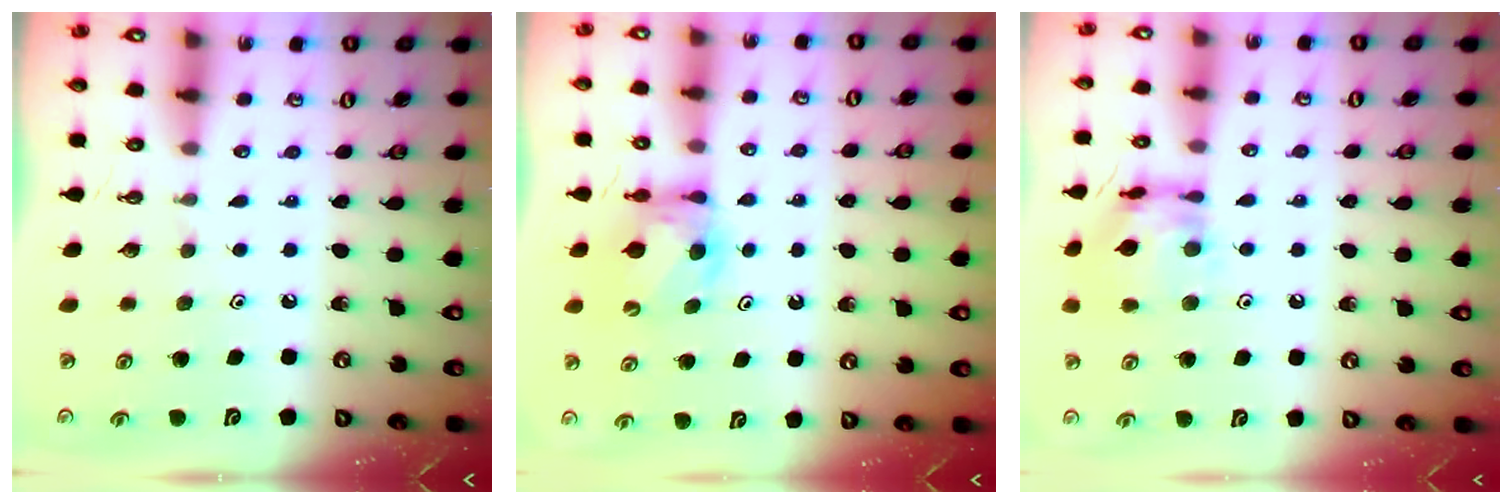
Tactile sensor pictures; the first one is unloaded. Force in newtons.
{"total": 6.2, "press": 6.2, "slide": 0.6}
{"total": 13.8, "press": 13.8, "slide": 1.2}